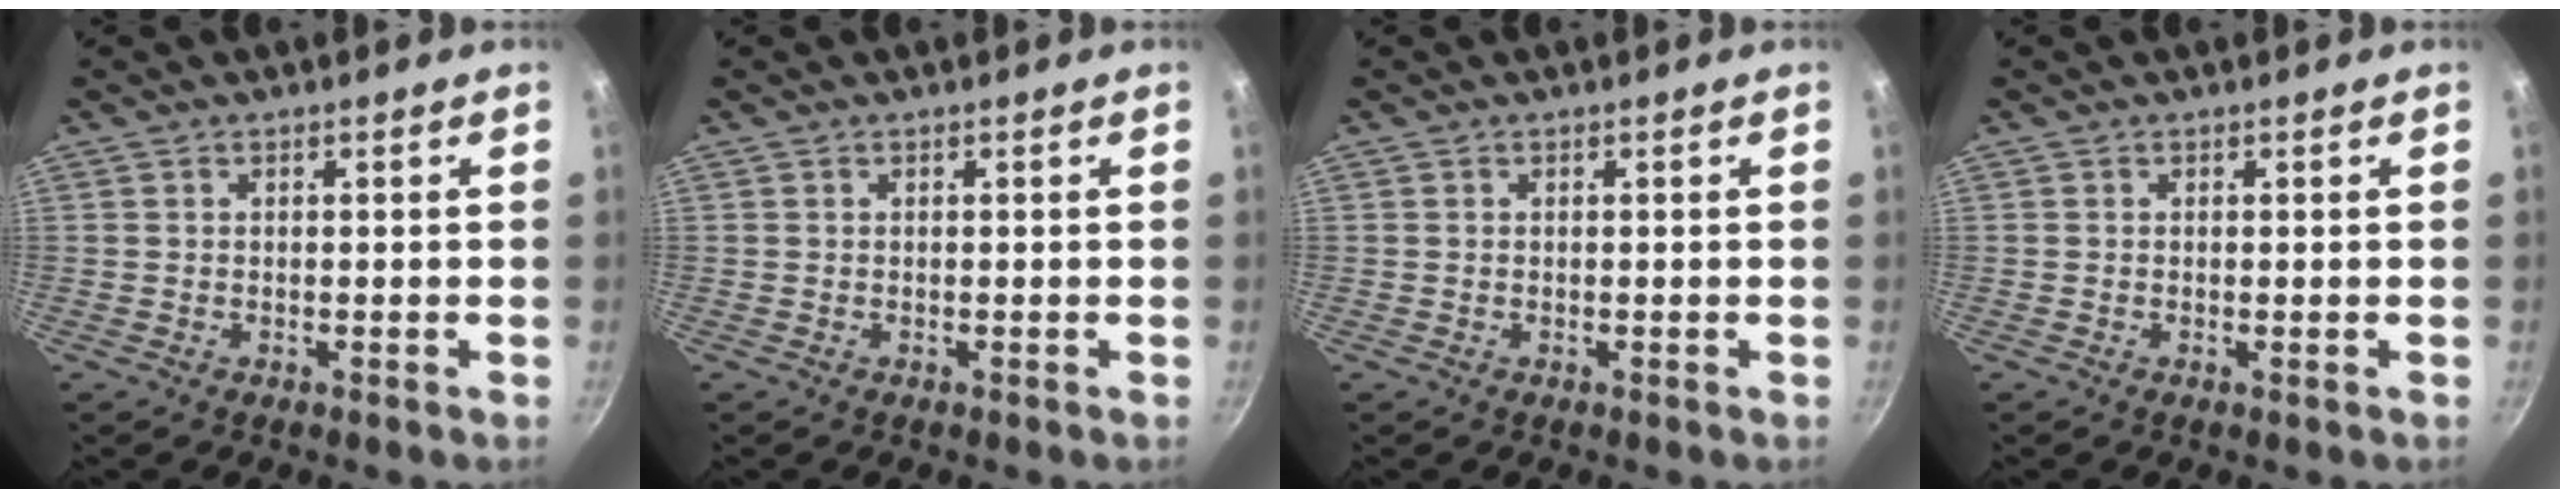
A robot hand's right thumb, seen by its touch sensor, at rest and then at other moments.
{"total": 0.0}
{"total": 0.0}
{"total": 0.0}